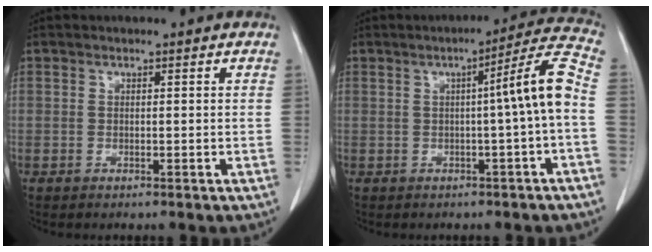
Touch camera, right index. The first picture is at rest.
{"total": 8.0, "force": [-0.6, -1.1, 7.9], "torque": [-0.108, 0.017, -0.010]}